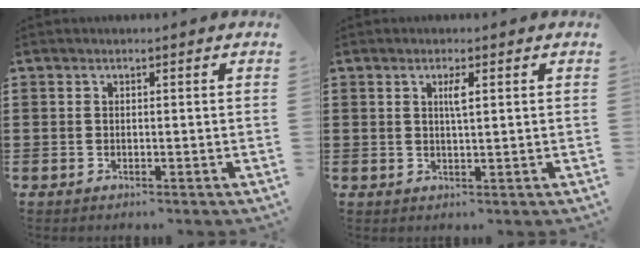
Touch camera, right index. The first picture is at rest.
{"total": 1.9, "force": [0.6, 0.2, 1.8], "torque": [-0.037, 0.002, 0.008]}